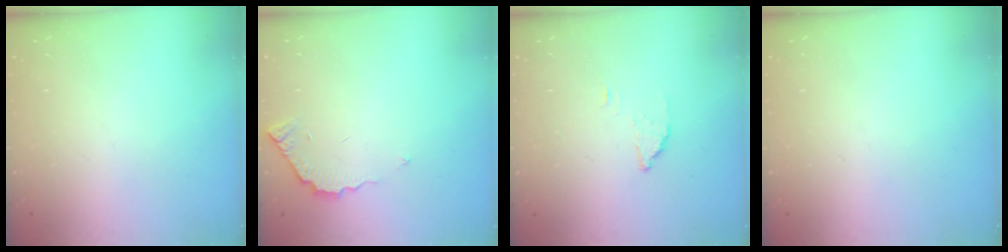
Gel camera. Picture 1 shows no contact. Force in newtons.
{"total": 4.6, "press": 4.6, "slide": 0.4}
{"total": 2.2, "press": 2.2, "slide": 0.2}
{"total": 0.0}